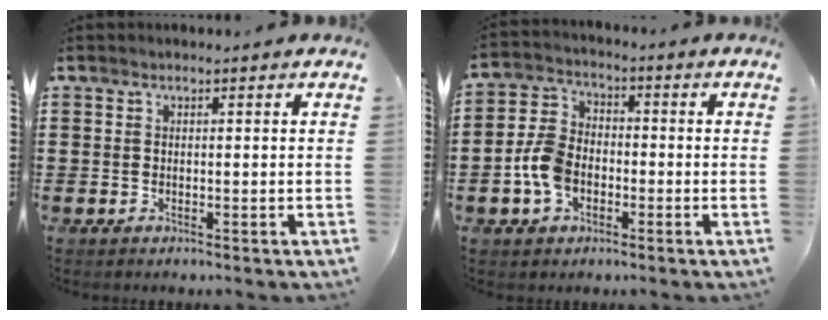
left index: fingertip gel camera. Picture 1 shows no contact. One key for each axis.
{"total": 6.9, "fx": -2.3, "fy": 4.7, "fz": 4.5, "tx": -0.120, "ty": 0.005, "tz": -0.050}